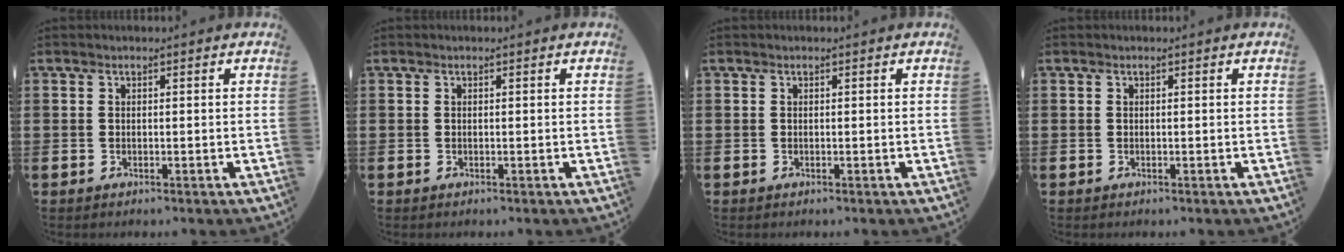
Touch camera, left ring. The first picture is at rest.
{"total": 0.0}
{"total": 0.0}
{"total": 0.0}